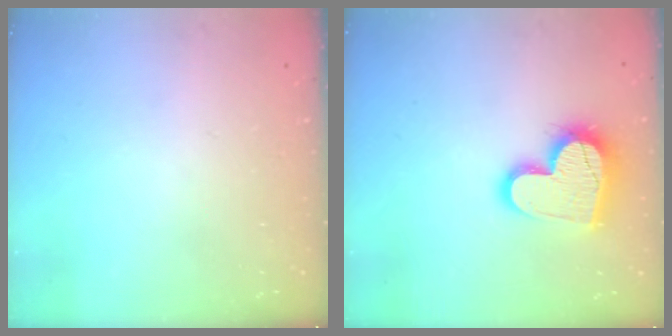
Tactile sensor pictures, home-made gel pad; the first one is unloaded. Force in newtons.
{"total": 16.5, "press": 16.5, "slide": 1.1}